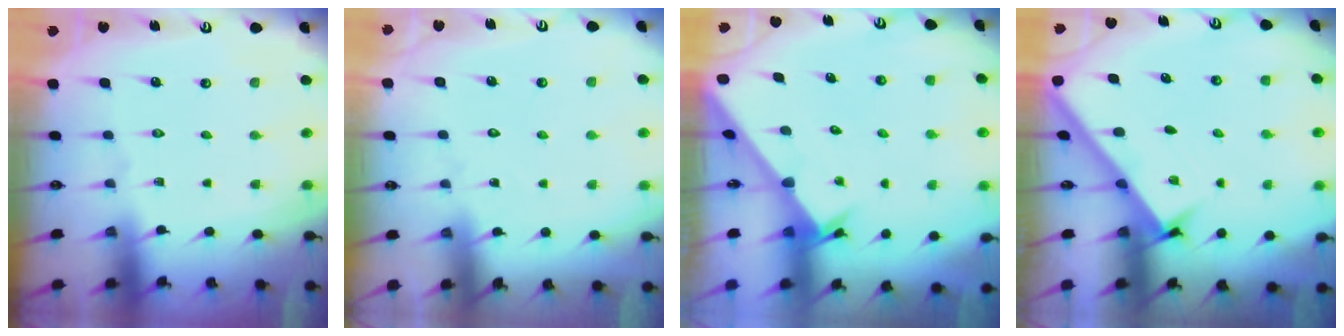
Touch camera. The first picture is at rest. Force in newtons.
{"total": 5.8, "press": 5.8, "slide": 0.6}
{"total": 2.6, "press": 2.6, "slide": 0.2}
{"total": 2.9, "press": 2.8, "slide": 0.4}